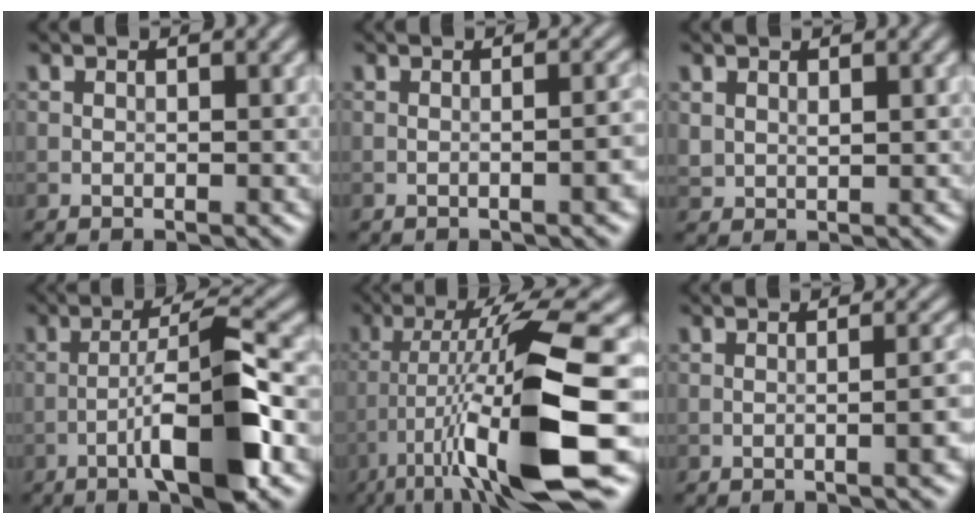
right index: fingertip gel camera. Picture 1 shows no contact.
{"total": 3.4, "force": [-0.6, 1.2, 3.1], "torque": [-0.016, 0.013, -0.011]}
{"total": 1.2, "force": [0.8, 0.7, 0.6], "torque": [-0.014, -0.004, 0.021]}
{"total": 8.1, "force": [-3.1, 1.1, 7.4], "torque": [-0.123, 0.018, -0.059]}
{"total": 13.4, "force": [-4.5, 2.3, 12.5], "torque": [-0.208, 0.001, -0.070]}
{"total": 4.1, "force": [-0.8, 1.4, 3.8], "torque": [-0.024, 0.013, -0.014]}